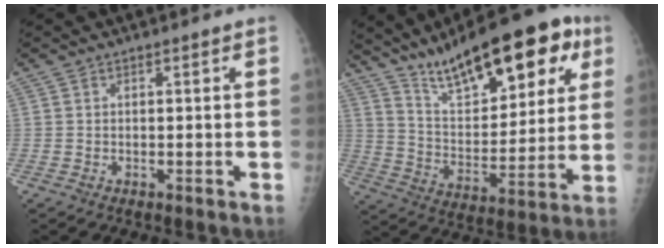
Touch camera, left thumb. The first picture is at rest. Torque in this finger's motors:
{"motor_torque": [0.54, 0.55, 1.54, -1.21, 0.18]}